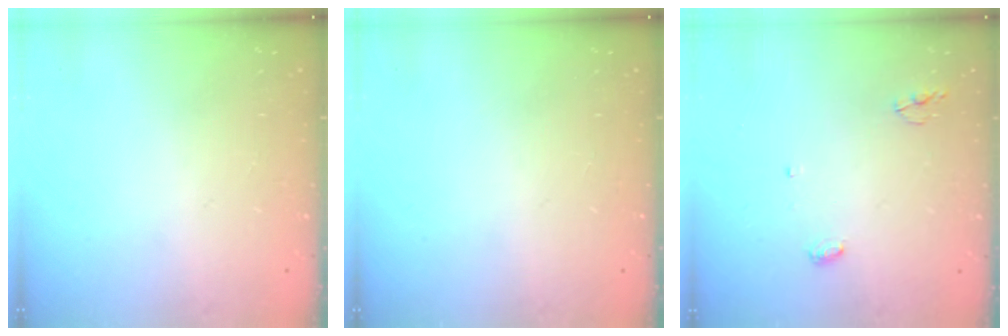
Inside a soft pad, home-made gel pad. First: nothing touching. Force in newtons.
{"total": 0.0}
{"total": 4.0, "press": 3.9, "slide": 0.3}